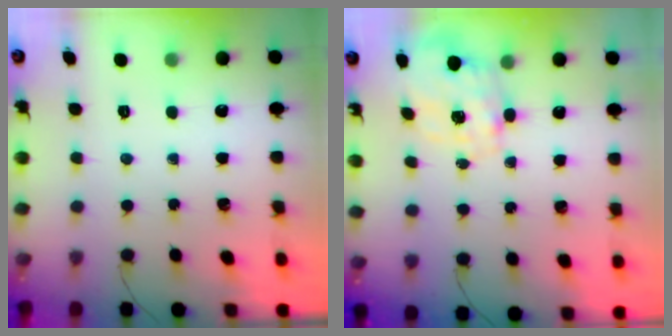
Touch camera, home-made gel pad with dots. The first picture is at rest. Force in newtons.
{"total": 2.7, "press": 2.6, "slide": 0.8}